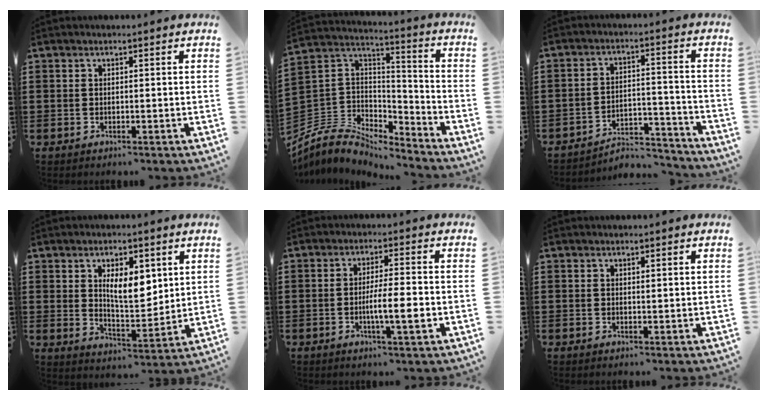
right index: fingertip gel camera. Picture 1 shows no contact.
{"total": 6.0, "force": [-4.7, 3.6, 1.1], "torque": [-0.058, -0.007, -0.099]}
{"total": 5.0, "force": [-4.7, 1.0, 1.4], "torque": [-0.026, 0.007, -0.096]}
{"total": 7.6, "force": [2.7, 3.3, 6.3], "torque": [-0.107, -0.002, 0.041]}
{"total": 6.0, "force": [-1.5, 0.7, 5.7], "torque": [-0.103, -0.005, -0.029]}
{"total": 0.6, "force": [0.4, 0.1, 0.5], "torque": [-0.010, 0.002, 0.007]}